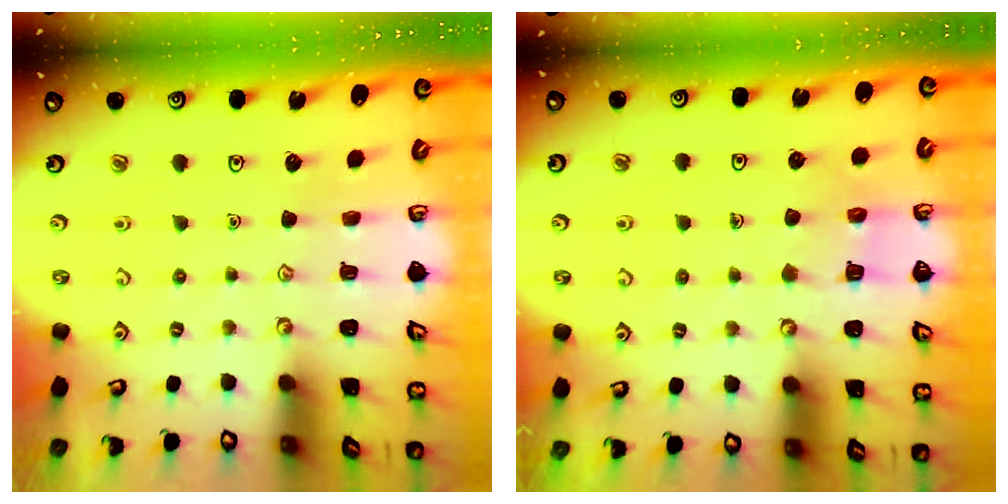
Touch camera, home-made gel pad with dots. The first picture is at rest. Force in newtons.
{"total": 5.2, "press": 5.2, "slide": 0.3}